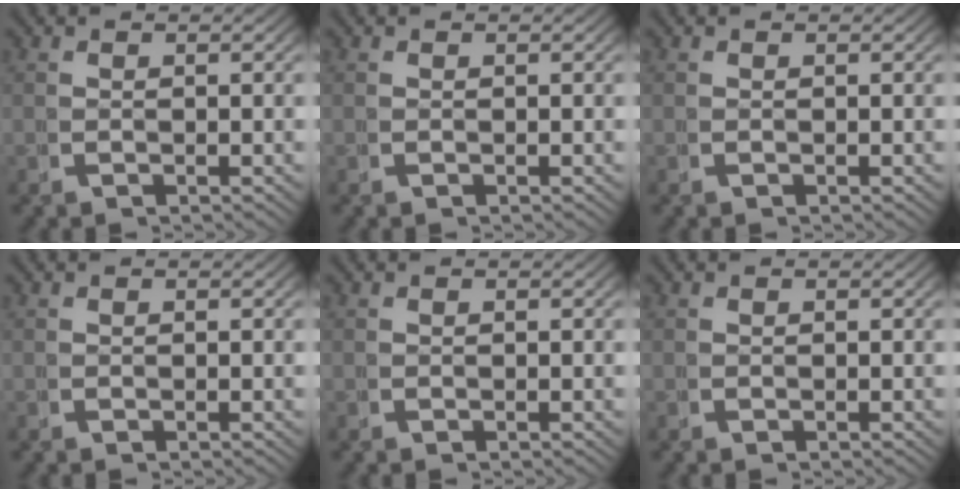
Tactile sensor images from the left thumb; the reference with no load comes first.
{"total": 0.0}
{"total": 0.0}
{"total": 0.0}
{"total": 0.0}
{"total": 0.0}